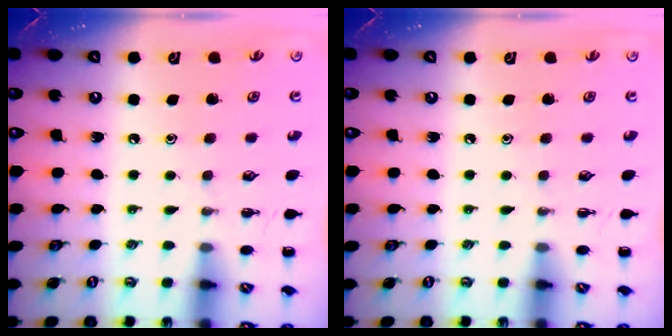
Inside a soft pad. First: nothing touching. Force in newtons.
{"total": 0.0}